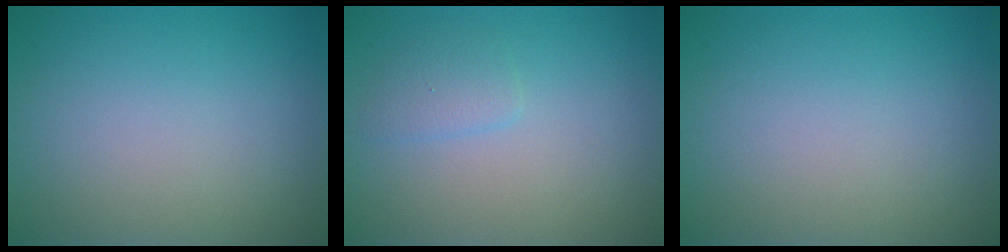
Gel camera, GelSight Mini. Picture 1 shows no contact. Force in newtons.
{"total": 1.3, "press": 1.3, "slide": 0.1}
{"total": 0.0}